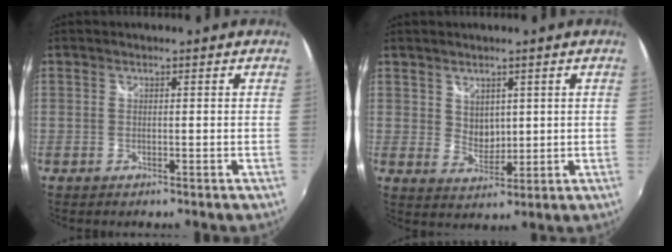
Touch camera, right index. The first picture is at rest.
{"total": 3.8, "force": [1.9, 2.9, 1.7], "torque": [-0.020, -0.003, 0.039]}